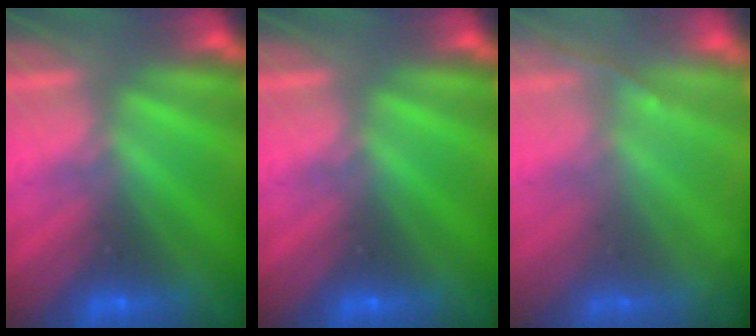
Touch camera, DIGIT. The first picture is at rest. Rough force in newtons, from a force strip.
{"total": 0.0}
{"total": 1.3}